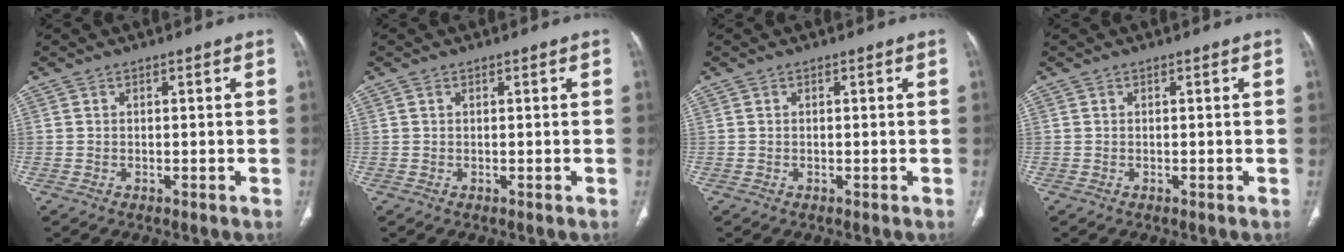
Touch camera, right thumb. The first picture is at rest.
{"total": 0.0}
{"total": 0.0}
{"total": 0.0}